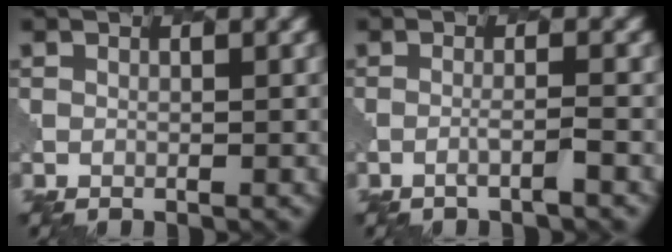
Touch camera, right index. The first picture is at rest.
{"total": 1.2, "force": [-0.7, 0.1, 1.0], "torque": [-0.008, 0.006, -0.021]}